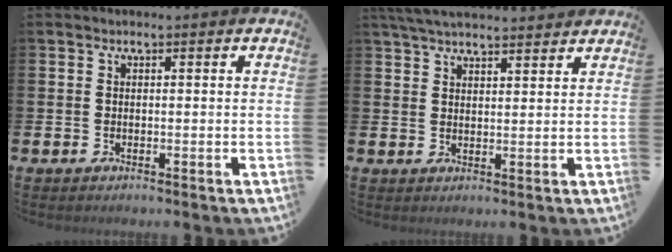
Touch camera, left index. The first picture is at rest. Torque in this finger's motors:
{"motor_torque": [1.00, -1.14, 0.26, 0.10]}